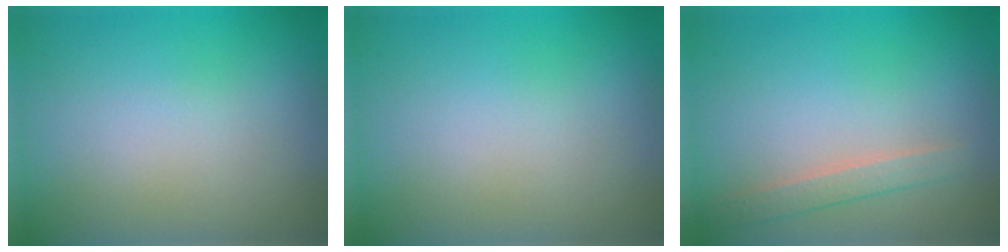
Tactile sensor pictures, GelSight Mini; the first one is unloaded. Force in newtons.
{"total": 0.0}
{"total": 1.6, "press": 1.6, "slide": 0.2}